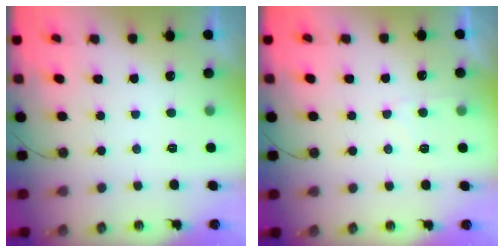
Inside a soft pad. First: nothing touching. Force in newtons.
{"total": 3.7, "press": 3.7, "slide": 0.5}